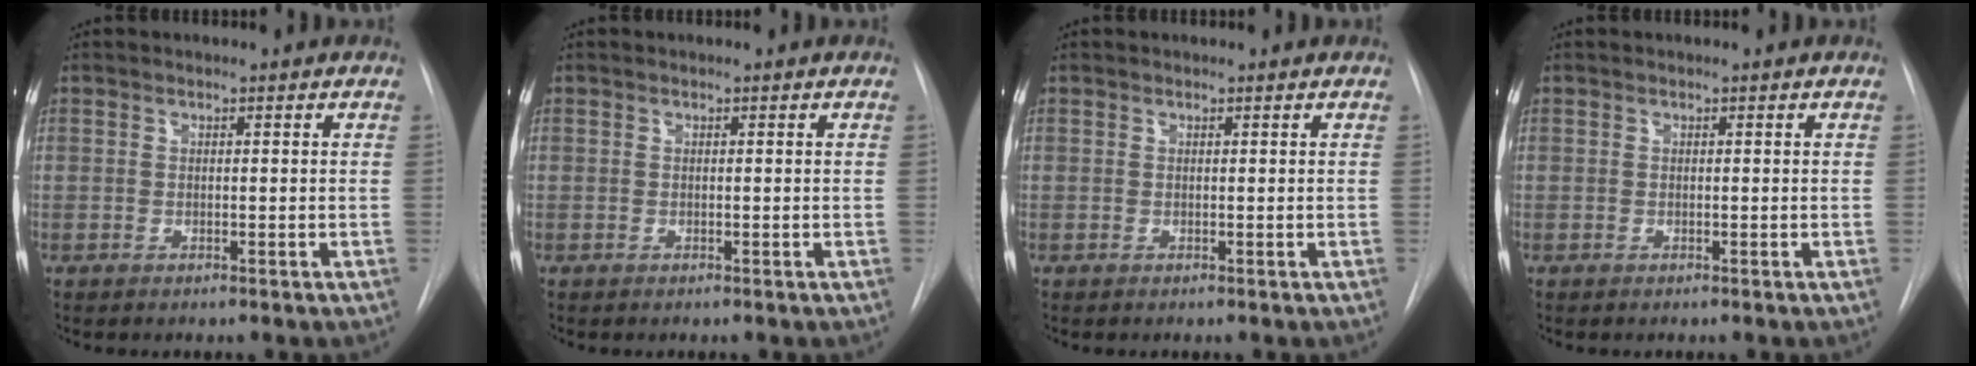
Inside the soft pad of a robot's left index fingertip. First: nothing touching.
{"total": 0.0}
{"total": 0.0}
{"total": 0.0}